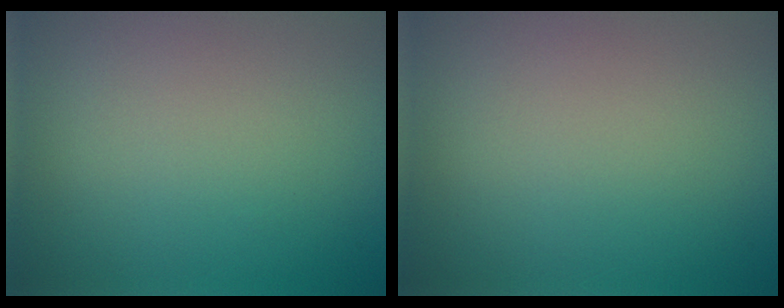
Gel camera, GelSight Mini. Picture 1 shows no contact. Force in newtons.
{"total": 0.0}